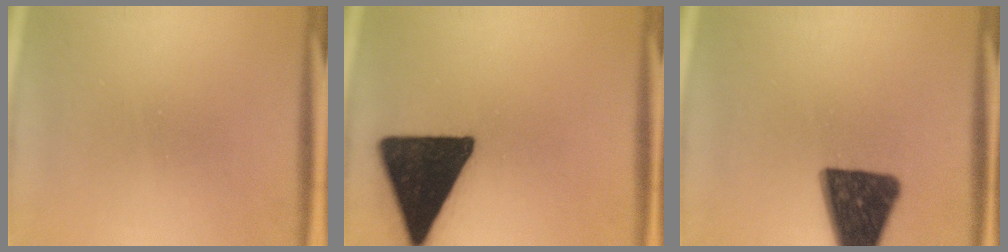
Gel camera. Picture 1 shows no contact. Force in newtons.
{"total": 19.7}
{"total": 14.9}